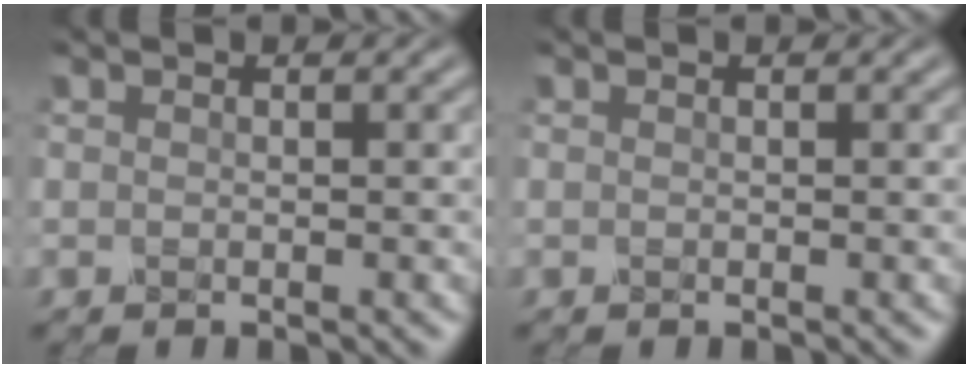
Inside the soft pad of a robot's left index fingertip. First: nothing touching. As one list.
[{"total": 0.0}]